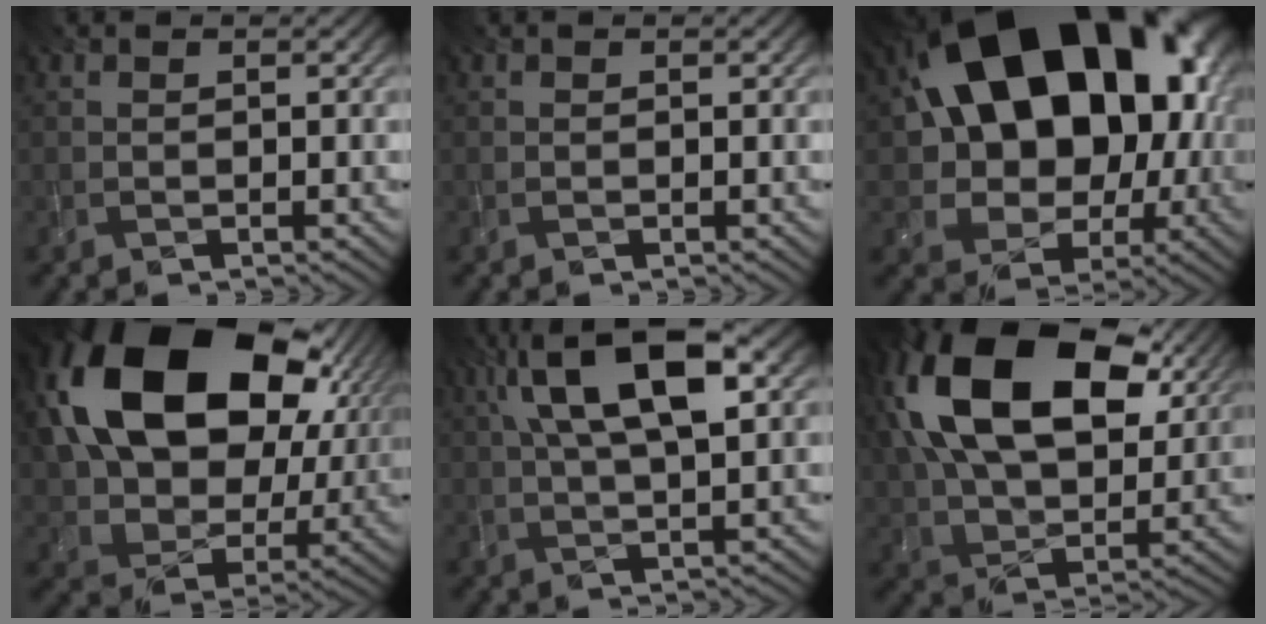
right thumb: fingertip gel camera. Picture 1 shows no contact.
{"total": 0.0}
{"total": 22.0, "force": [5.1, 15.9, 14.3], "torque": [-0.246, 0.009, 0.115]}
{"total": 21.2, "force": [6.5, 14.7, 13.8], "torque": [-0.299, 0.005, 0.143]}
{"total": 12.4, "force": [4.4, 4.6, 10.7], "torque": [-0.196, 0.011, 0.072]}
{"total": 20.6, "force": [7.8, 12.6, 14.3], "torque": [-0.310, 0.032, 0.136]}